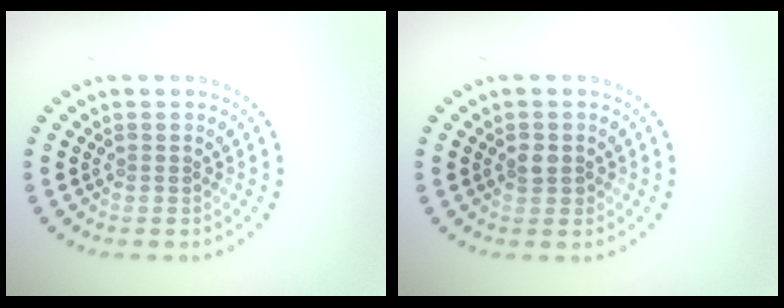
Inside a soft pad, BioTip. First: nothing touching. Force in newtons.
{"total": 1.3, "press": 1.3, "slide": 0.3}